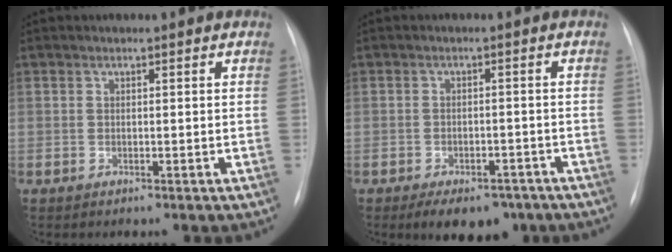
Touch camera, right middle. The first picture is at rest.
{"total": 8.8, "force": [-6.4, 4.5, 4.2], "torque": [-0.045, 0.010, -0.086]}